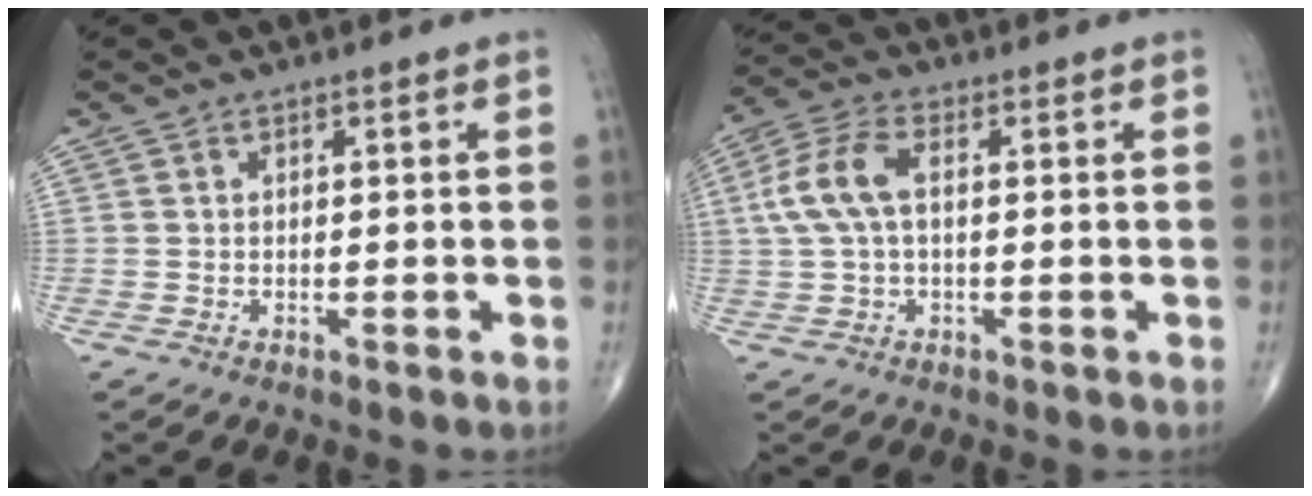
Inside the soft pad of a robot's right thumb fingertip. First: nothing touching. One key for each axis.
{"total": 8.3, "fx": 0.9, "fy": 4.2, "fz": 7.1, "tx": -0.165, "ty": 0.025, "tz": 0.016}